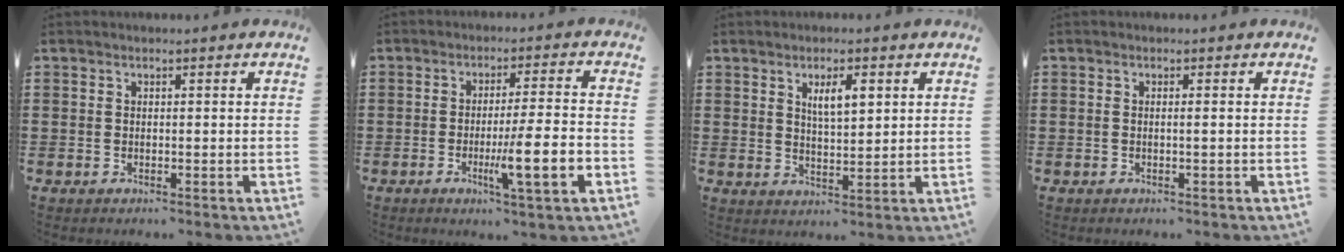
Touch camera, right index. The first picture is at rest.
{"total": 8.7, "force": [-2.9, 0.3, 8.2], "torque": [-0.138, -0.010, -0.049]}
{"total": 4.1, "force": [1.7, 1.3, 3.5], "torque": [-0.057, 0.000, 0.024]}
{"total": 0.6, "force": [-0.1, -0.2, 0.6], "torque": [-0.012, -0.004, -0.001]}